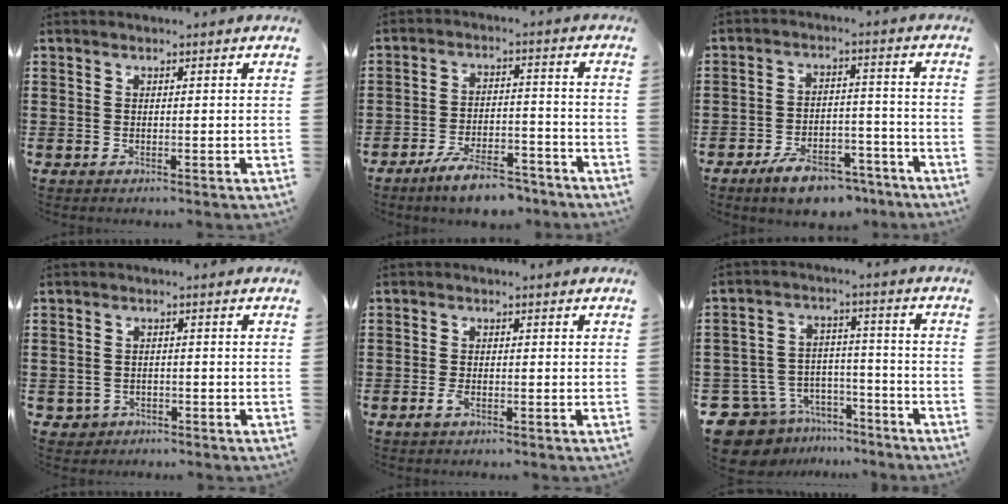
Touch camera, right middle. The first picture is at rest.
{"total": 7.2, "force": [-6.1, 1.4, 3.4], "torque": [-0.070, 0.005, -0.117]}
{"total": 6.9, "force": [-5.8, 2.3, 3.0], "torque": [-0.047, 0.016, -0.106]}
{"total": 1.3, "force": [-0.9, 0.9, 0.0], "torque": [-0.005, 0.000, -0.023]}
{"total": 1.7, "force": [-0.8, 0.6, 1.3], "torque": [-0.041, -0.005, -0.021]}
{"total": 9.9, "force": [-8.8, 4.3, 1.7], "torque": [-0.065, 0.026, -0.175]}